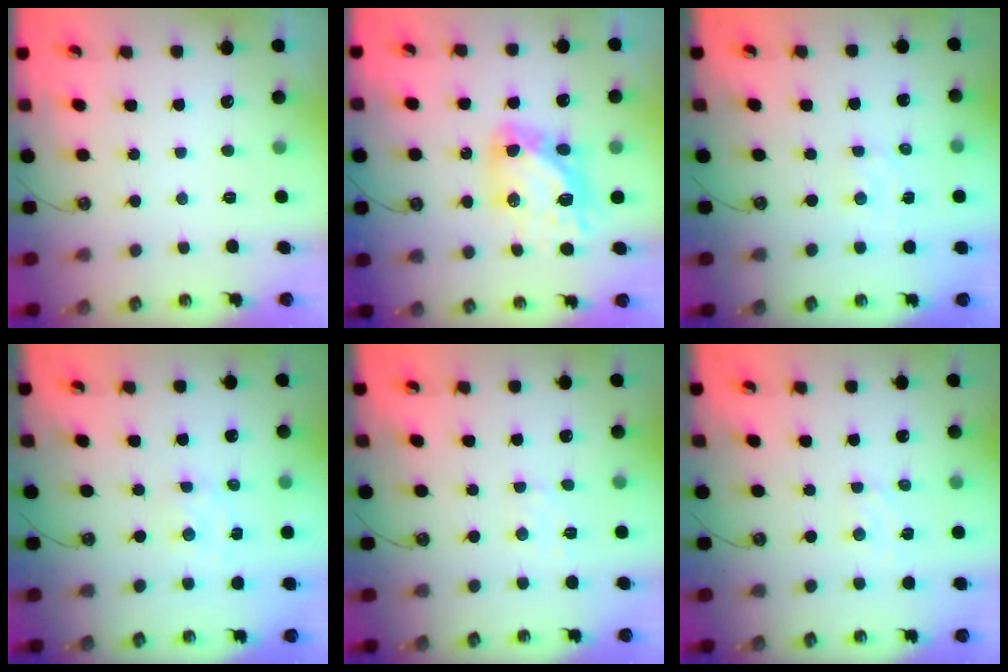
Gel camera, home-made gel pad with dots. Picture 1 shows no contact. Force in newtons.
{"total": 12.9, "press": 12.8, "slide": 1.4}
{"total": 1.7, "press": 1.6, "slide": 0.3}
{"total": 2.0, "press": 2.0, "slide": 0.3}
{"total": 4.6, "press": 4.6, "slide": 0.6}
{"total": 4.2, "press": 4.2, "slide": 0.7}